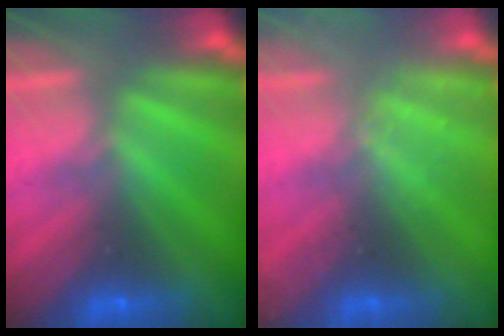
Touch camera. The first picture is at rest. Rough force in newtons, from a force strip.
{"total": 2.2}